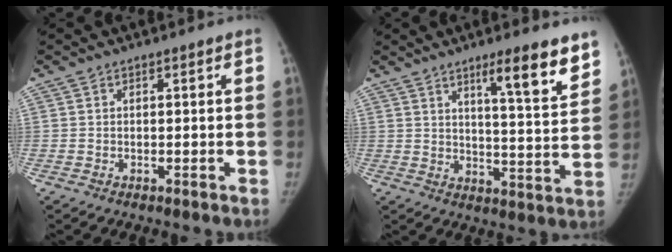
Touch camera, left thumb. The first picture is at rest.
{"total": 11.8, "force": [7.8, 1.6, 8.7], "torque": [-0.105, -0.051, 0.116]}